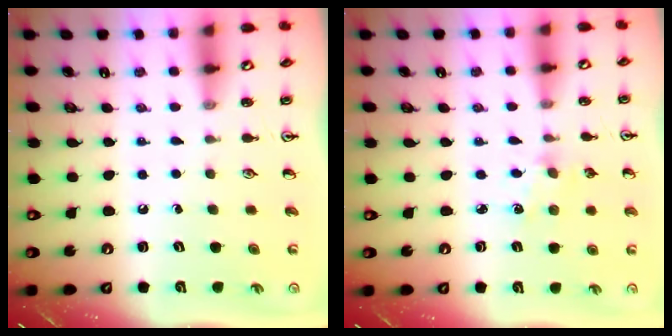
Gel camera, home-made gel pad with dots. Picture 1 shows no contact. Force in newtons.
{"total": 1.7, "press": 1.7, "slide": 0.3}